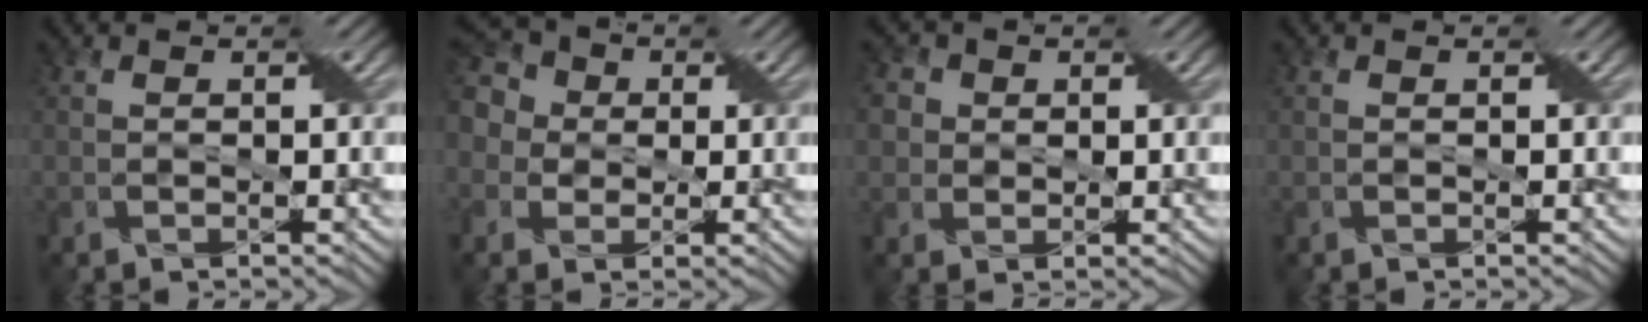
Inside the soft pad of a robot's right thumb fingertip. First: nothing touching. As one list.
[{"total": 8.6, "force": [1.5, 7.5, 4.0], "torque": [-0.135, 0.032, 0.000]}, {"total": 4.8, "force": [1.5, 4.2, 1.8], "torque": [-0.055, 0.017, 0.012]}, {"total": 0.0}]